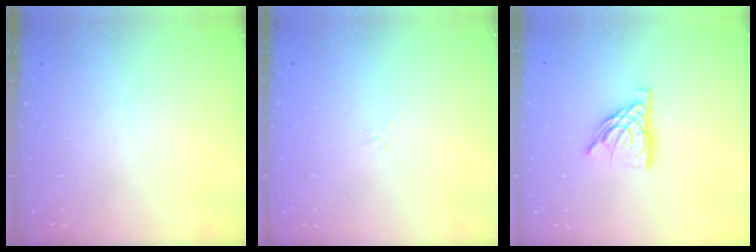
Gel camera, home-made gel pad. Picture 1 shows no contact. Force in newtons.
{"total": 0.7, "press": 0.5, "slide": 0.4}
{"total": 11.1, "press": 11.0, "slide": 1.0}